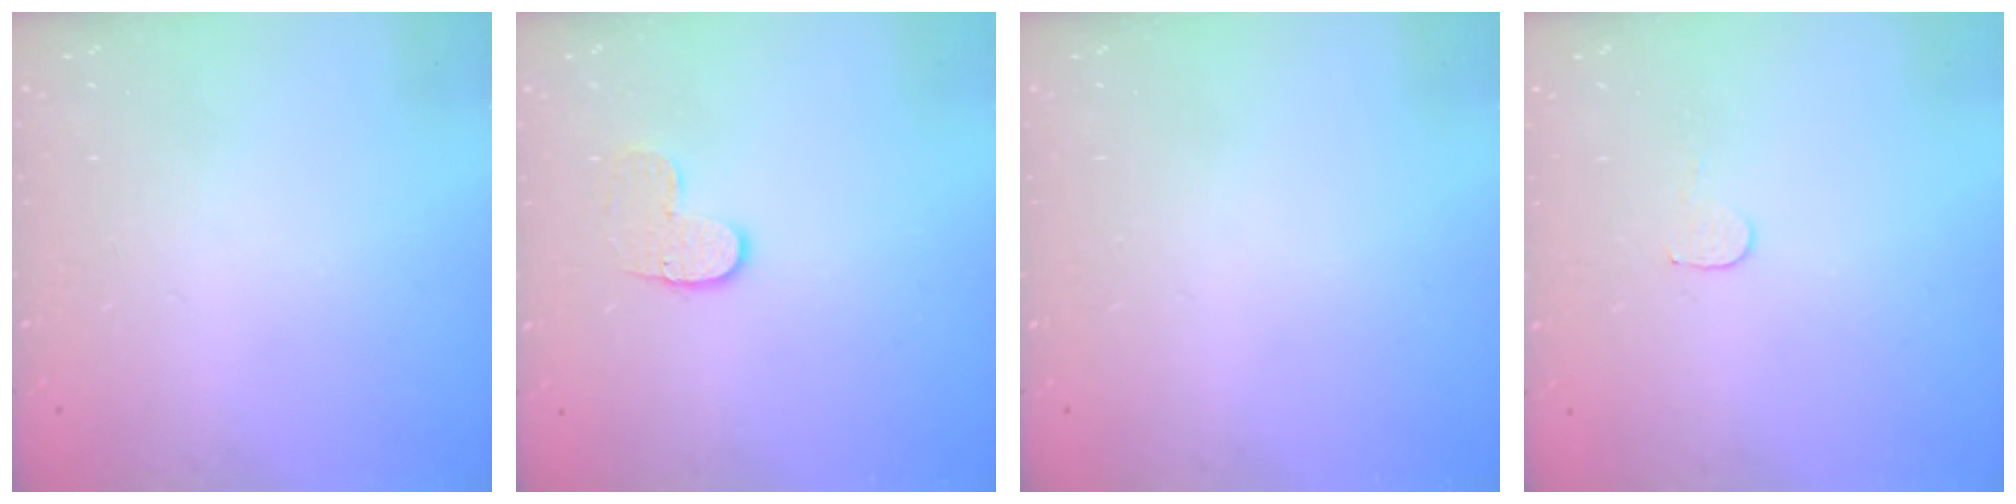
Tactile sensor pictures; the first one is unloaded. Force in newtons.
{"total": 6.3, "press": 6.3, "slide": 0.7}
{"total": 0.0}
{"total": 3.5, "press": 3.5, "slide": 0.3}